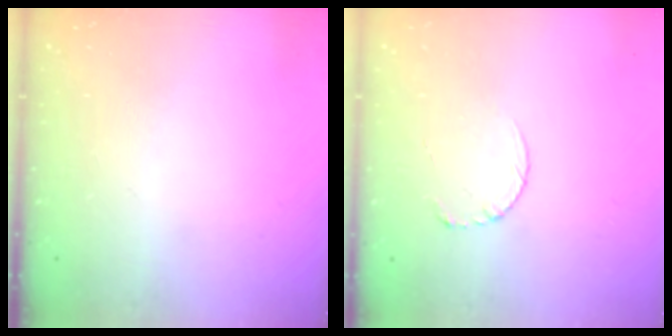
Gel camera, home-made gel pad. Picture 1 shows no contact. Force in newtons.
{"total": 3.8, "press": 3.8, "slide": 0.3}